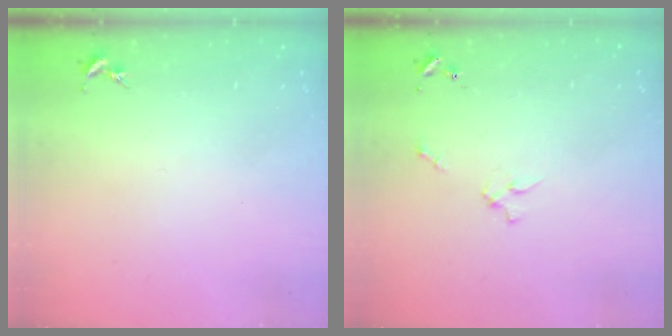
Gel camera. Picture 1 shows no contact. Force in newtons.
{"total": 2.3, "press": 2.2, "slide": 0.3}